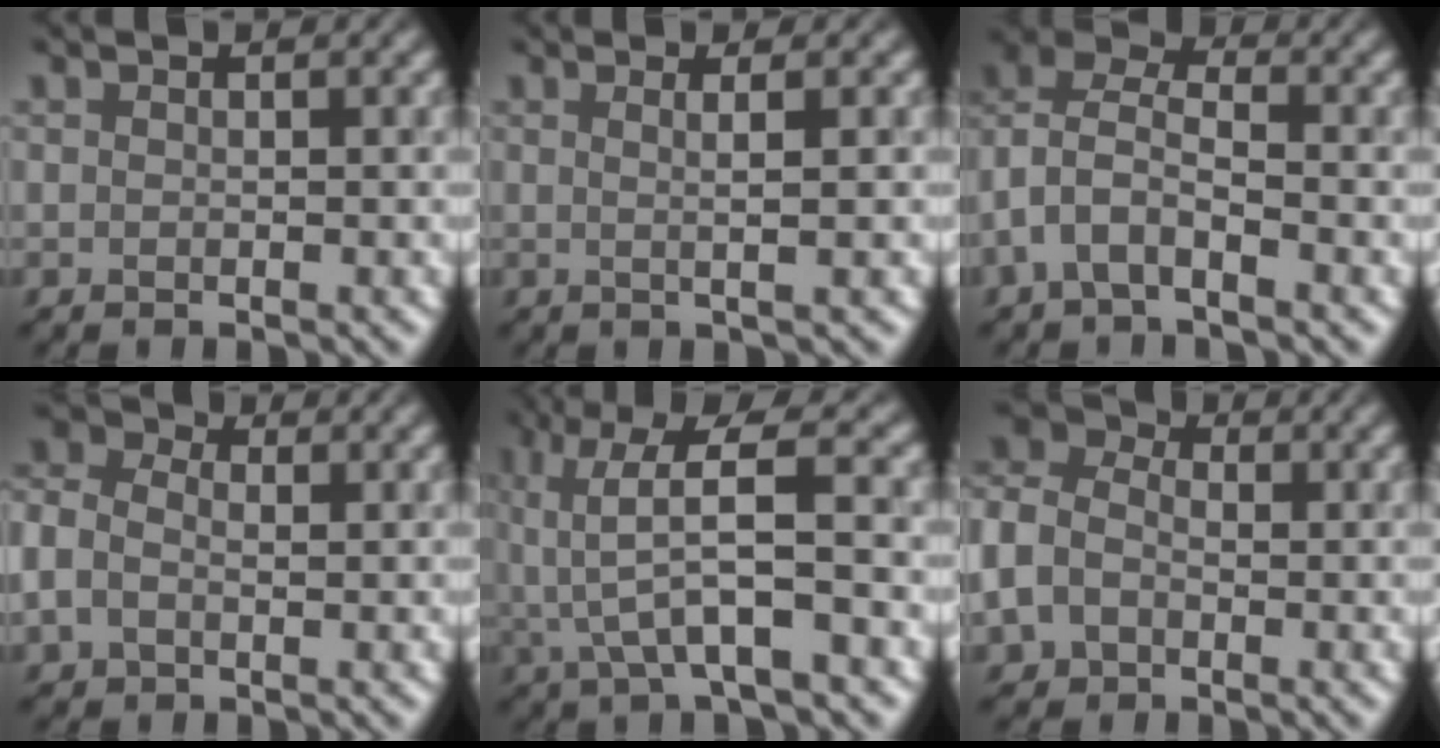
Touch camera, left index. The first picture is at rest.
{"total": 2.8, "force": [0.6, 1.0, 2.5], "torque": [-0.019, 0.009, -0.014]}
{"total": 4.5, "force": [-1.2, 2.7, 3.4], "torque": [-0.070, 0.016, -0.034]}
{"total": 4.5, "force": [0.1, 3.6, 2.8], "torque": [-0.079, 0.012, -0.002]}
{"total": 6.6, "force": [0.0, 1.7, 6.4], "torque": [-0.129, 0.015, 0.002]}
{"total": 7.1, "force": [-1.1, 5.6, 4.2], "torque": [-0.109, 0.006, -0.029]}